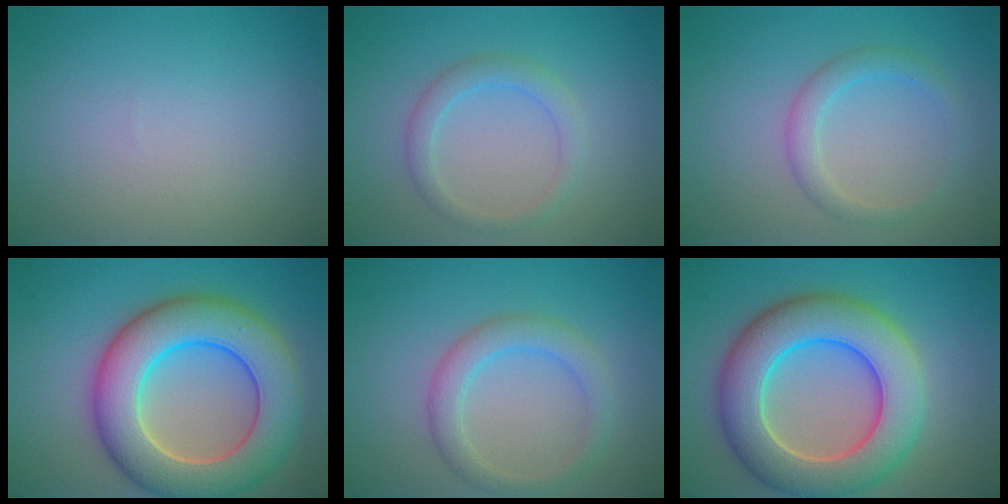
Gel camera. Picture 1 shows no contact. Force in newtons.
{"total": 2.2, "press": 2.2, "slide": 0.0}
{"total": 2.2, "press": 2.2, "slide": 0.1}
{"total": 10.8, "press": 10.7, "slide": 0.8}
{"total": 3.1, "press": 3.1, "slide": 0.1}
{"total": 10.1, "press": 10.0, "slide": 0.7}